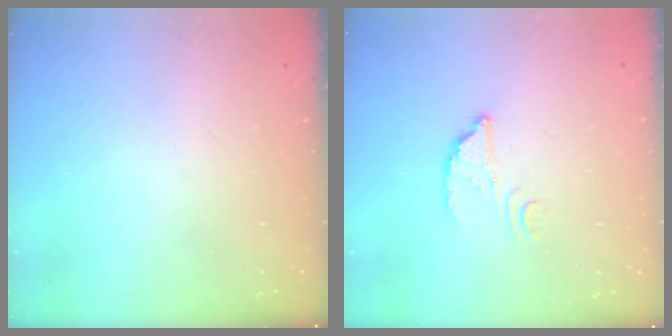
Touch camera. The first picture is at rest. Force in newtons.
{"total": 4.1, "press": 4.1, "slide": 0.1}